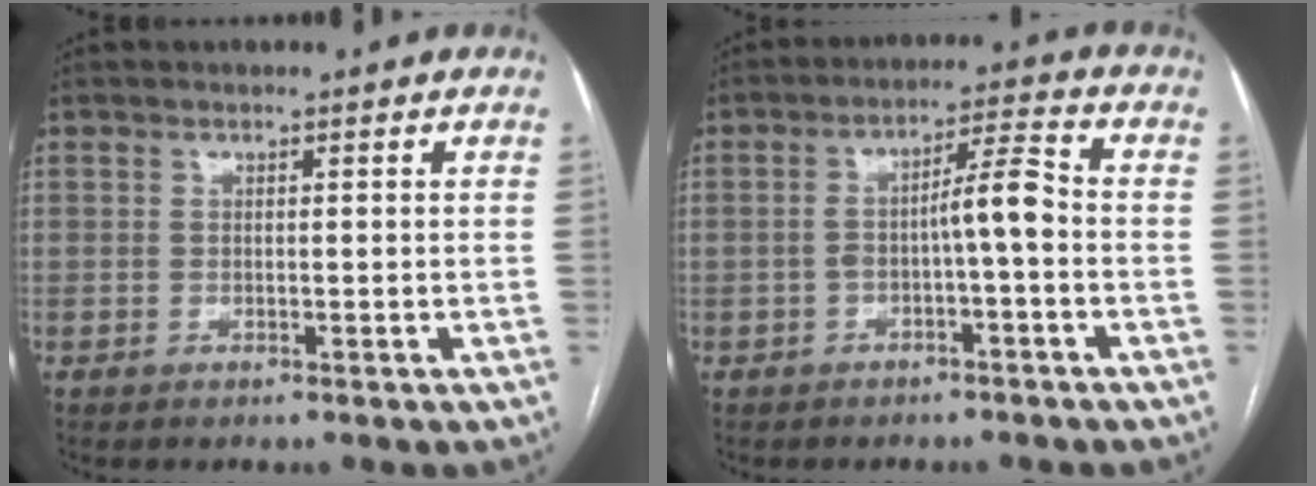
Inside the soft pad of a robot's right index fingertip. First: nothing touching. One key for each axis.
{"total": 5.6, "fx": -1.1, "fy": 0.5, "fz": 5.5, "tx": -0.088, "ty": 0.026, "tz": -0.016}